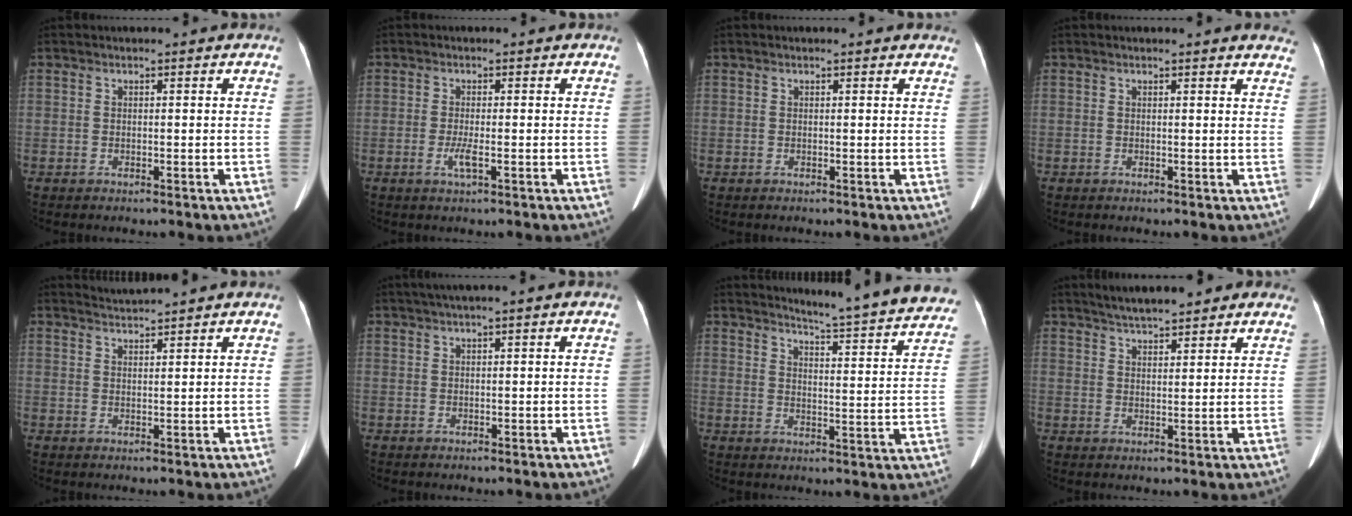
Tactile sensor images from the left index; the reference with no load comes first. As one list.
[{"total": 2.2, "force": [-0.7, 0.2, 2.0], "torque": [-0.044, -0.004, -0.014]}, {"total": 2.6, "force": [2.4, 0.6, 0.6], "torque": [-0.007, 0.000, 0.008]}, {"total": 6.7, "force": [6.4, 1.1, 1.3], "torque": [0.010, -0.016, 0.037]}, {"total": 2.3, "force": [2.1, -0.9, -0.2], "torque": [-0.002, 0.004, 0.047]}, {"total": 2.3, "force": [1.3, -0.3, 1.8], "torque": [-0.041, 0.017, 0.028]}, {"total": 20.1, "force": [19.0, 0.7, 6.4], "torque": [-0.081, -0.087, 0.217]}, {"total": 10.4, "force": [8.9, 2.5, 4.8], "torque": [-0.058, 0.023, 0.120]}]